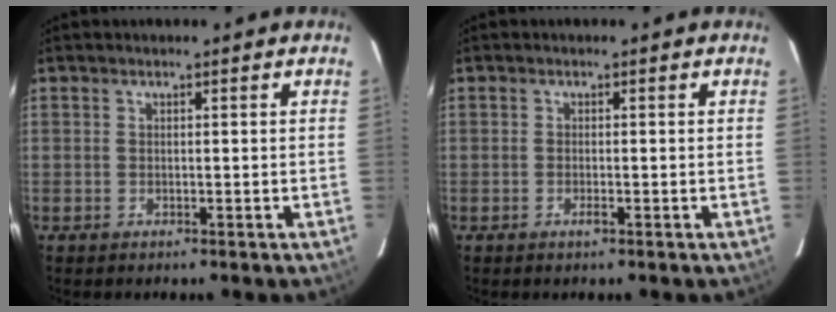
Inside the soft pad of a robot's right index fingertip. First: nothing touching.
{"total": 0.9, "force": [-0.5, 0.2, 0.7], "torque": [-0.014, 0.000, -0.009]}